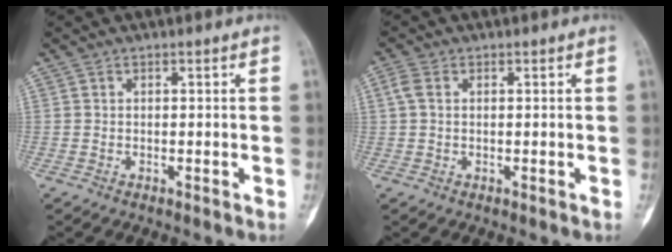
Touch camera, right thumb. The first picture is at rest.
{"total": 2.4, "force": [0.6, 1.6, 1.8], "torque": [-0.051, 0.008, 0.010]}